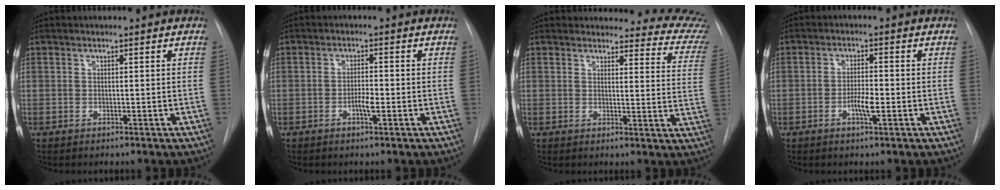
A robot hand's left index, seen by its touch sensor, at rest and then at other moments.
{"total": 2.3, "force": [-0.9, 0.4, 2.1], "torque": [-0.036, 0.001, -0.016]}
{"total": 15.0, "force": [14.7, 2.2, 1.8], "torque": [0.017, -0.094, 0.127]}
{"total": 3.3, "force": [-1.1, 0.5, 3.0], "torque": [-0.055, 0.000, -0.020]}